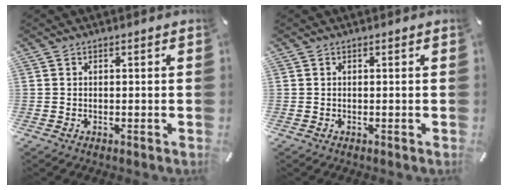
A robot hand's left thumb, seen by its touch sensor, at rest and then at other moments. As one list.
[{"total": 0.0}]